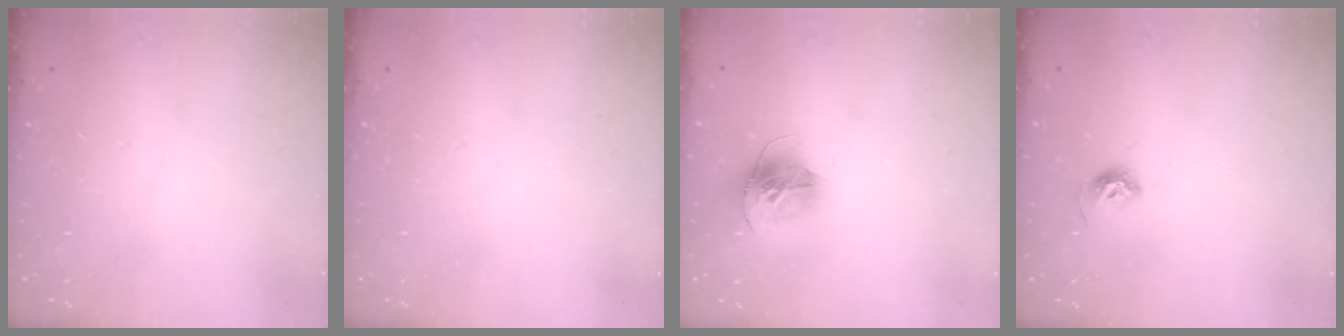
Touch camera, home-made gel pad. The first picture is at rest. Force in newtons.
{"total": 0.0}
{"total": 13.0, "press": 12.9, "slide": 1.4}
{"total": 6.9, "press": 6.8, "slide": 0.9}